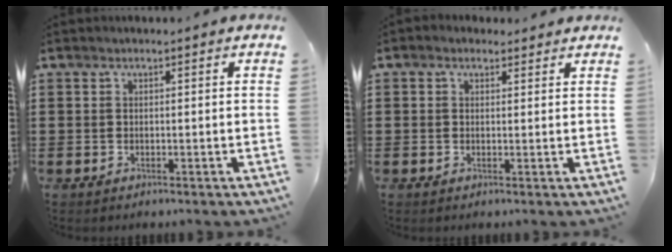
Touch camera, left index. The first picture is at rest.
{"total": 1.4, "force": [0.9, 1.1, 0.2], "torque": [0.000, 0.004, 0.015]}